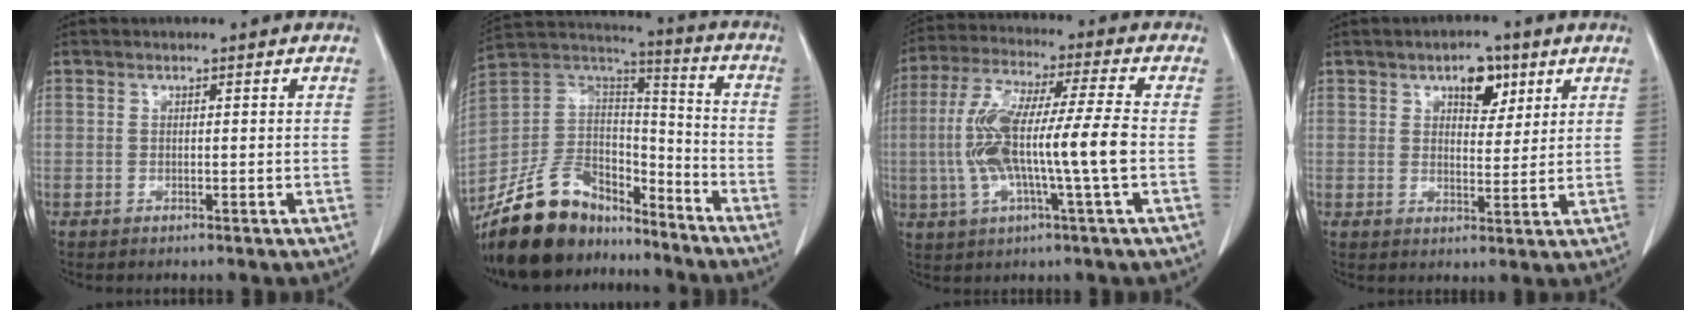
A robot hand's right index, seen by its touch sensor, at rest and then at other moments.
{"total": 17.5, "force": [-14.0, 8.4, 6.4], "torque": [-0.124, 0.051, -0.247]}
{"total": 14.1, "force": [-1.7, 0.7, 14.0], "torque": [-0.284, 0.012, -0.035]}
{"total": 5.5, "force": [3.0, 2.8, 3.7], "torque": [-0.052, 0.006, 0.046]}